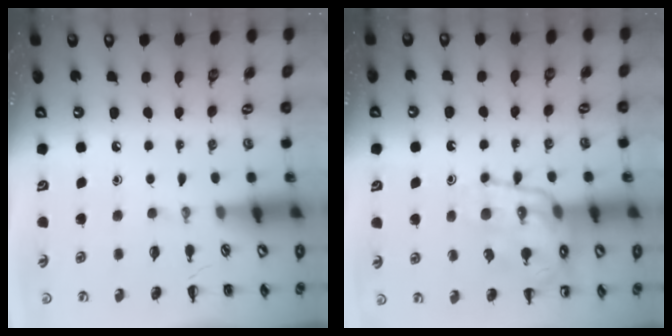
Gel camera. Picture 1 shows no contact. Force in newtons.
{"total": 14.5, "press": 14.3, "slide": 1.9}